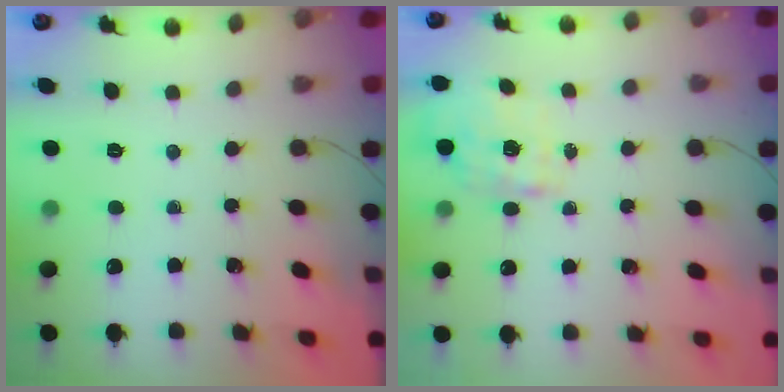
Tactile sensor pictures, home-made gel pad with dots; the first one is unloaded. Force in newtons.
{"total": 1.9, "press": 1.8, "slide": 0.5}